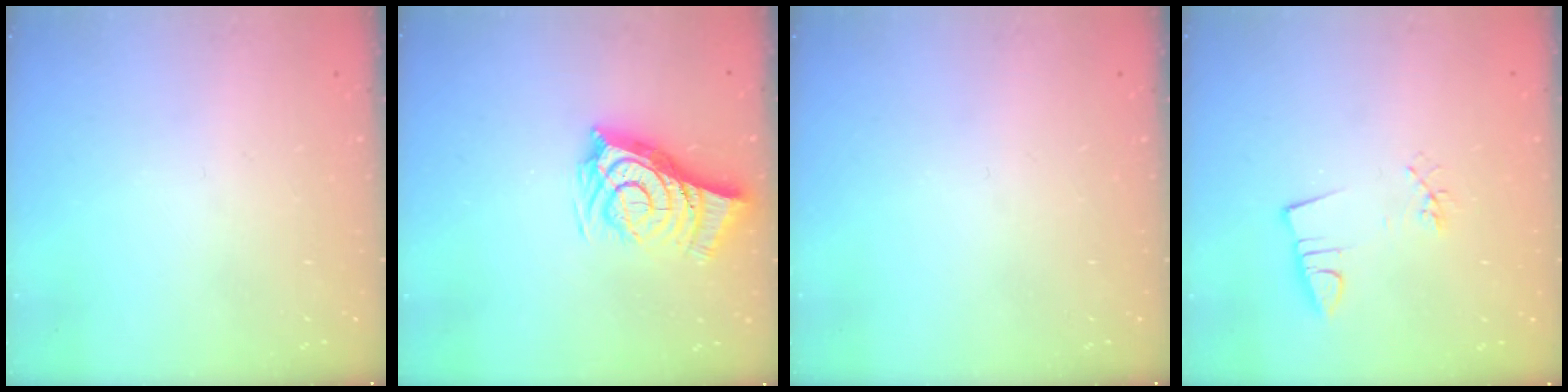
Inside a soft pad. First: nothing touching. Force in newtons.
{"total": 11.5, "press": 10.8, "slide": 3.8}
{"total": 0.0}
{"total": 3.1, "press": 1.6, "slide": 2.6}